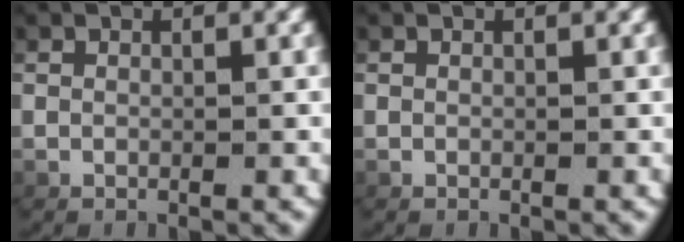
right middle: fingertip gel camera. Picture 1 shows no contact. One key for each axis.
{"total": 0.0}